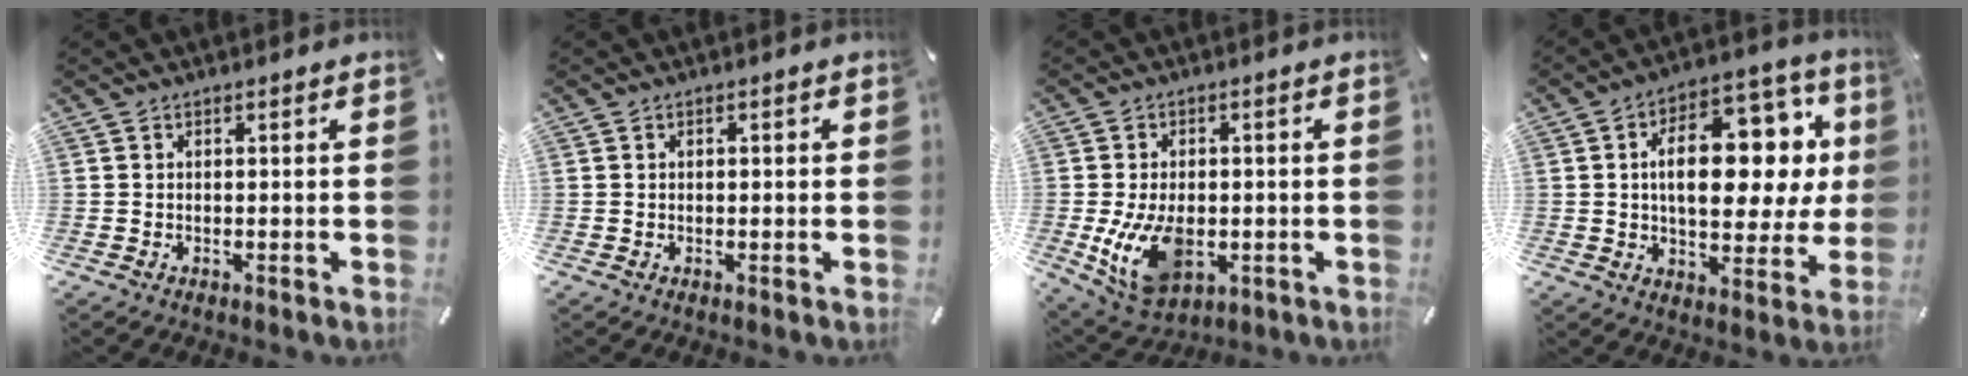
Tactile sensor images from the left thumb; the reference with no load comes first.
{"total": 0.6, "force": [0.0, 0.4, 0.4], "torque": [-0.008, 0.001, -0.001]}
{"total": 12.5, "force": [-2.3, 8.2, 9.2], "torque": [-0.181, -0.005, -0.035]}
{"total": 19.9, "force": [4.7, 11.0, 15.9], "torque": [-0.234, -0.023, 0.075]}